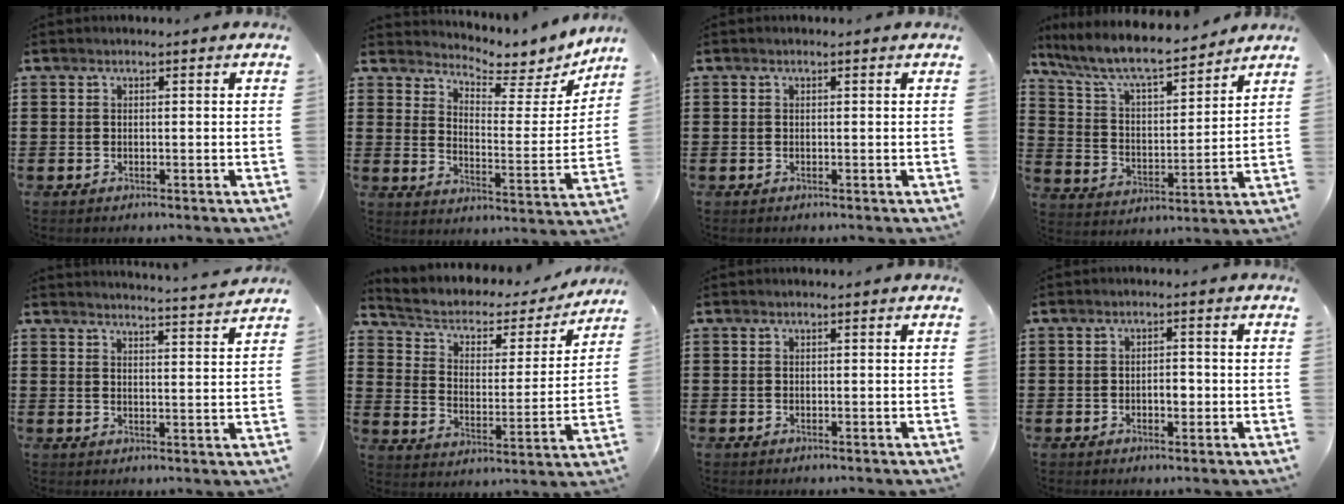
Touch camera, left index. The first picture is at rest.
{"total": 4.7, "force": [4.5, 0.5, 0.9], "torque": [-0.031, -0.050, 0.070]}
{"total": 0.0}
{"total": 8.7, "force": [7.6, 1.2, 3.9], "torque": [-0.108, -0.043, 0.128]}
{"total": 3.4, "force": [3.3, -0.8, 0.4], "torque": [-0.013, -0.029, 0.054]}
{"total": 3.9, "force": [2.5, 2.4, 1.8], "torque": [-0.054, -0.017, 0.033]}
{"total": 0.0}
{"total": 2.5, "force": [-0.5, 1.2, 2.1], "torque": [-0.035, 0.001, -0.012]}